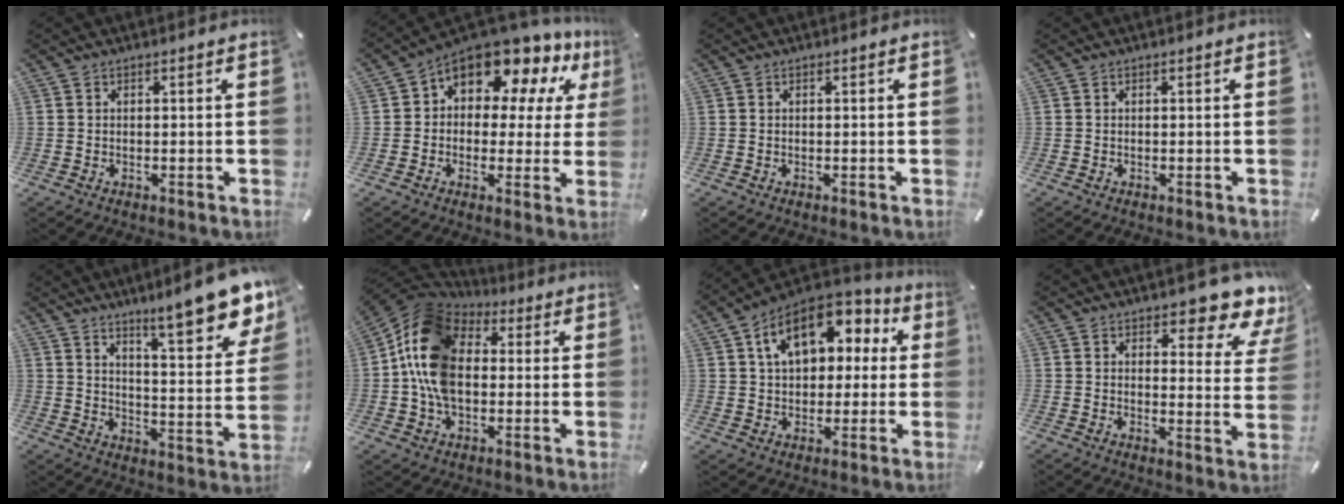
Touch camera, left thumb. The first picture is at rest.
{"total": 11.9, "force": [8.2, 6.5, 5.7], "torque": [-0.099, -0.072, 0.146]}
{"total": 0.0}
{"total": 0.0}
{"total": 14.2, "force": [11.4, 3.2, 7.8], "torque": [-0.106, -0.094, 0.188]}
{"total": 15.8, "force": [-0.7, 12.0, 10.3], "torque": [-0.233, 0.022, -0.018]}
{"total": 14.4, "force": [5.2, 10.1, 8.8], "torque": [-0.158, -0.013, 0.098]}
{"total": 9.7, "force": [7.6, 3.6, 4.8], "torque": [-0.053, -0.060, 0.128]}